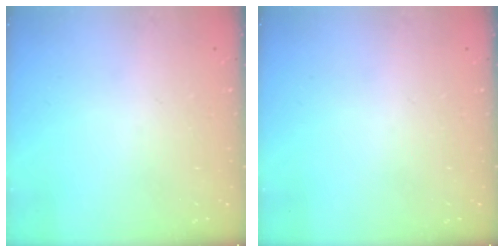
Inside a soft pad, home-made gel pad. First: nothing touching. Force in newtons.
{"total": 0.0}